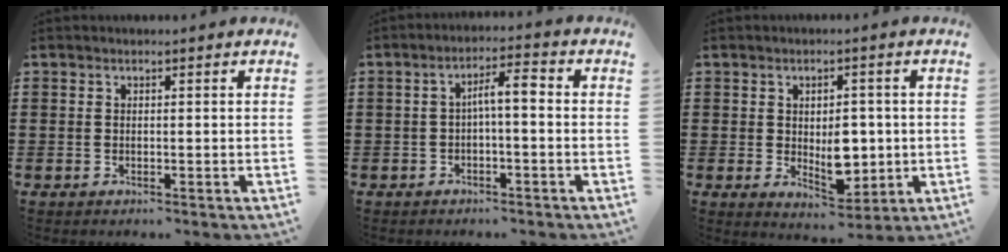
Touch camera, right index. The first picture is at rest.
{"total": 4.0, "force": [-0.5, 0.9, 3.9], "torque": [-0.073, 0.012, -0.014]}
{"total": 6.4, "force": [-0.2, 4.3, 4.8], "torque": [-0.060, -0.001, -0.006]}